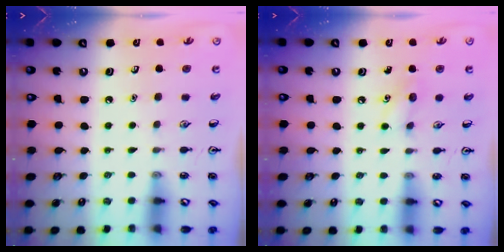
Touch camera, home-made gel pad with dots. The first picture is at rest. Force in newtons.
{"total": 6.3, "press": 6.1, "slide": 1.4}